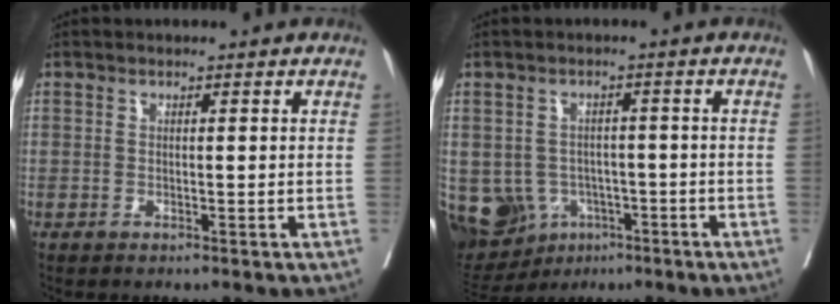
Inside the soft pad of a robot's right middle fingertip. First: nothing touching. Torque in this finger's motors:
{"motor_torque": [0.19, -0.16, 0.08, -0.01]}